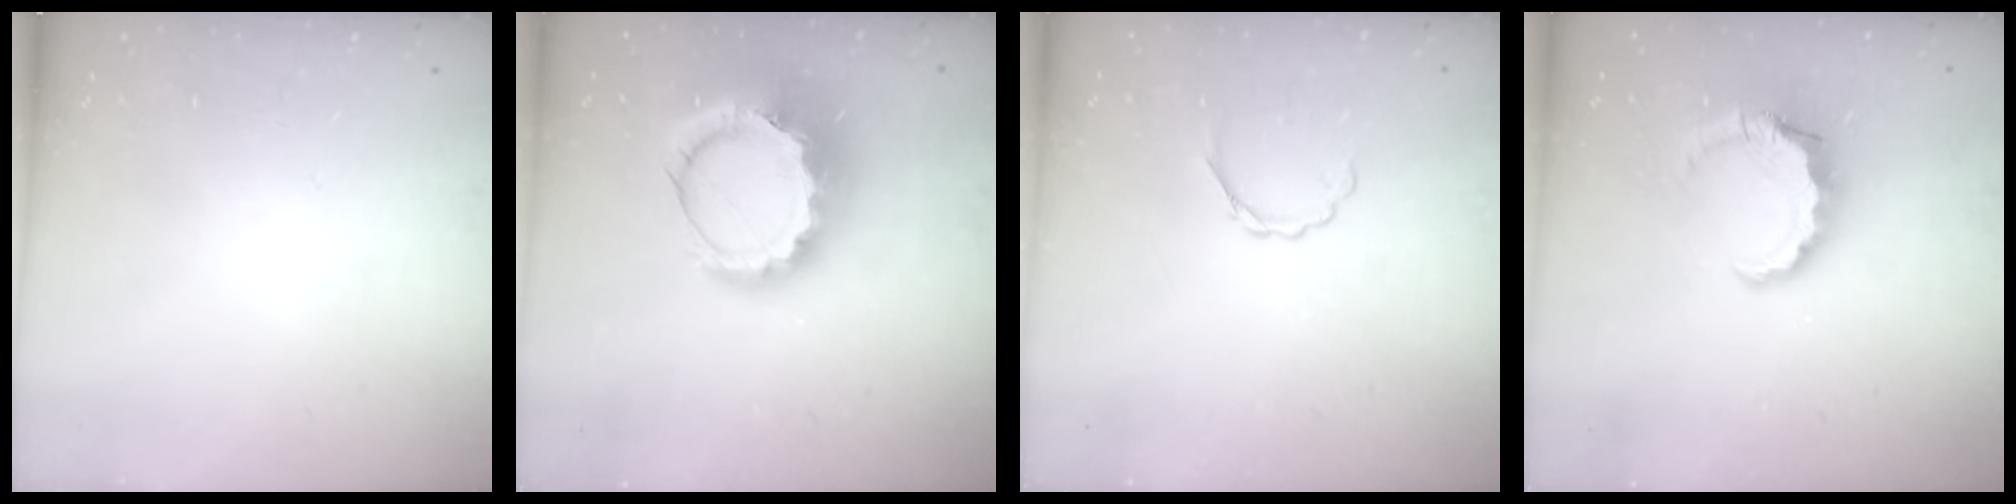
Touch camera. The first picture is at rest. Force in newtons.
{"total": 15.7, "press": 15.4, "slide": 2.8}
{"total": 3.0, "press": 2.8, "slide": 0.9}
{"total": 8.2, "press": 8.1, "slide": 0.9}